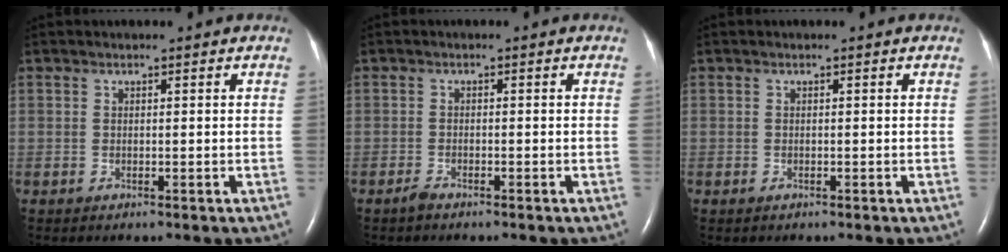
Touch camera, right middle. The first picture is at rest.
{"total": 1.1, "force": [-1.0, 0.2, 0.4], "torque": [-0.018, -0.003, -0.019]}
{"total": 0.0}